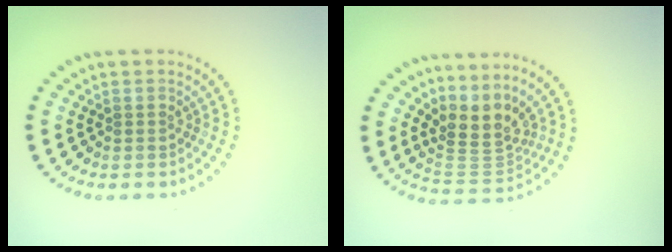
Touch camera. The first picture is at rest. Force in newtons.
{"total": 3.9, "press": 2.6, "slide": 2.9}